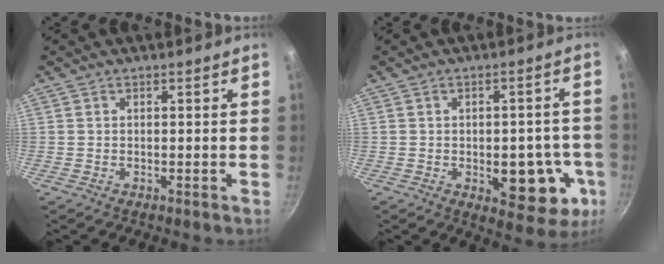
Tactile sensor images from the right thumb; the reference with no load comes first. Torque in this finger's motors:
{"motor_torque": [1.30, 1.29, 0.99, 0.11, 0.18]}